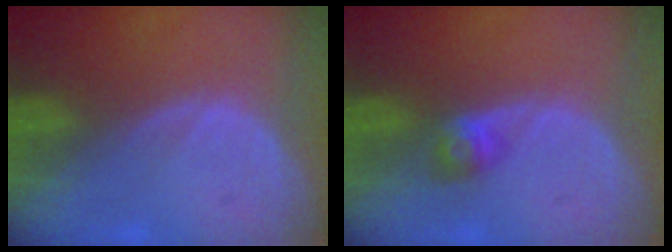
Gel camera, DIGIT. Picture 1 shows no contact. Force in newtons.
{"total": 2.8, "press": 2.6, "slide": 1.2}